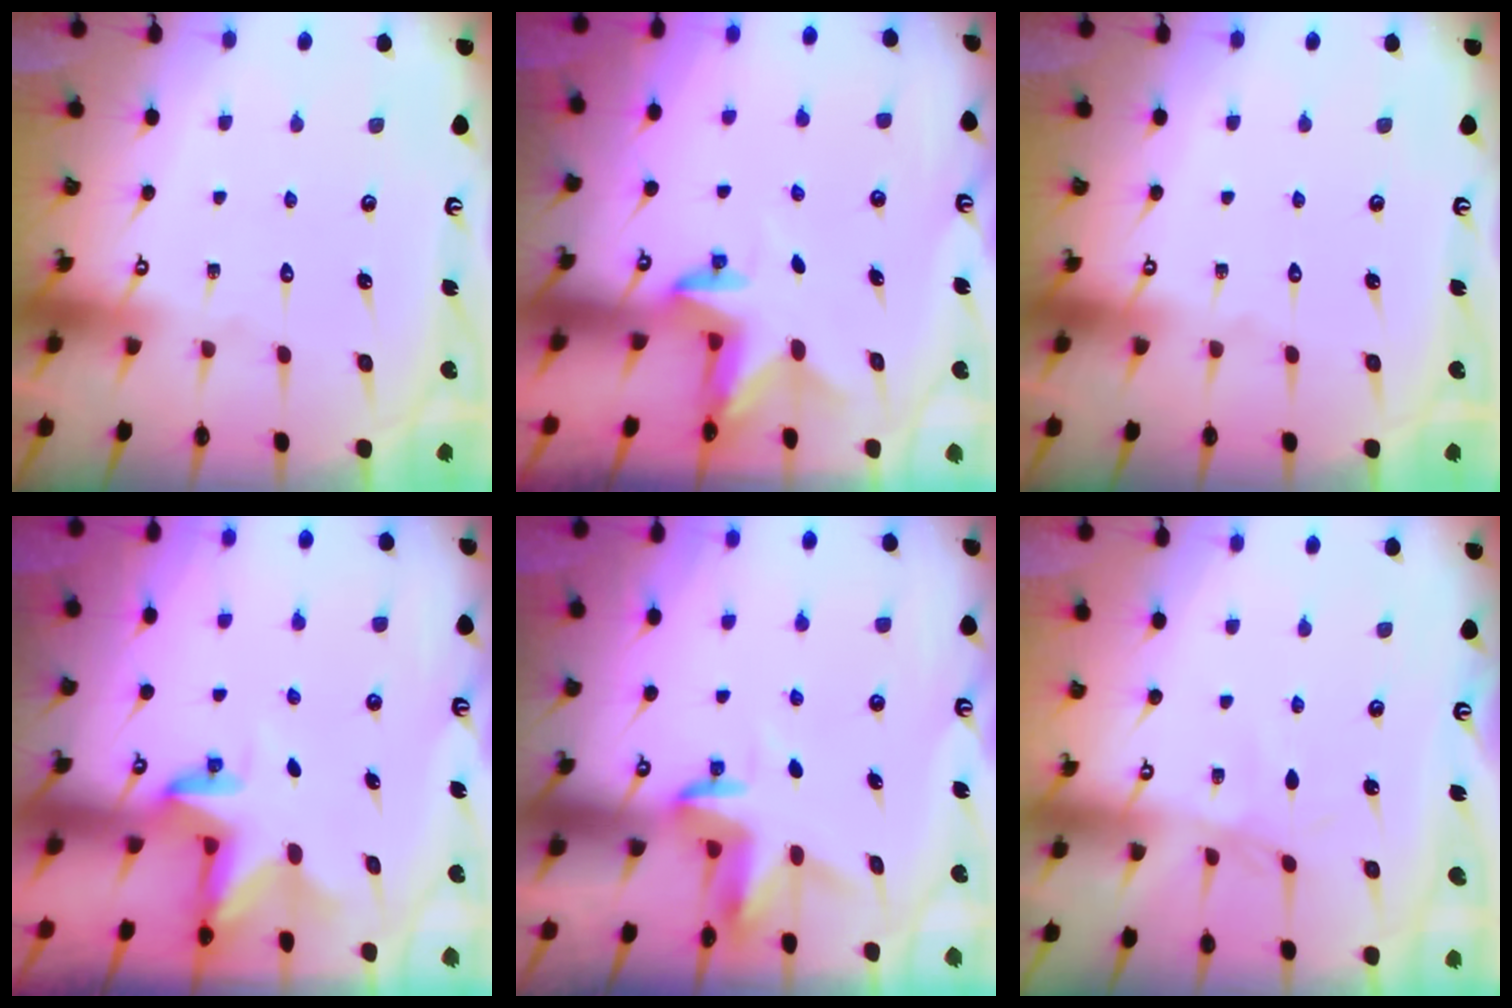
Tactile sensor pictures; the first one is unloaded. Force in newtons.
{"total": 2.5, "press": 2.5, "slide": 0.4}
{"total": 0.0}
{"total": 2.9, "press": 2.9, "slide": 0.2}
{"total": 3.5, "press": 3.5, "slide": 0.2}
{"total": 1.7, "press": 1.7, "slide": 0.2}